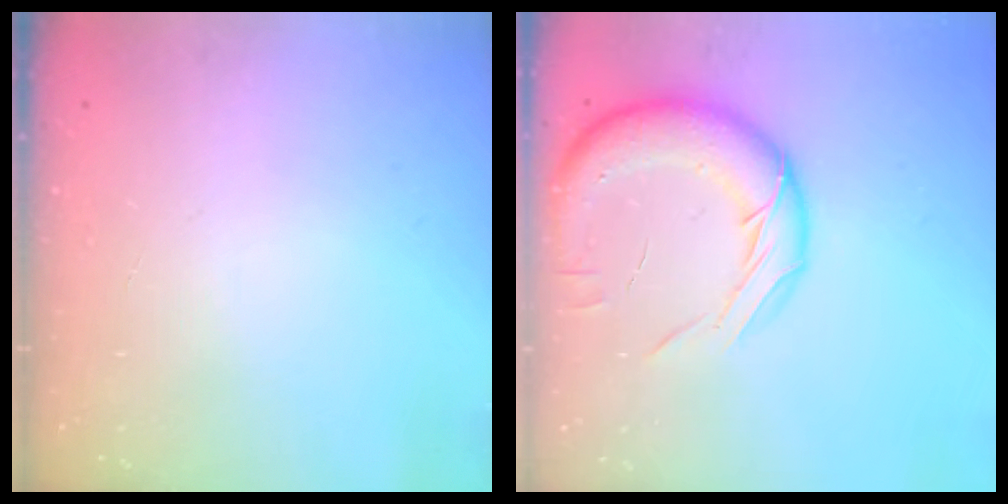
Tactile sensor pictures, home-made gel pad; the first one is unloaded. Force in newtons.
{"total": 16.1, "press": 15.8, "slide": 3.0}